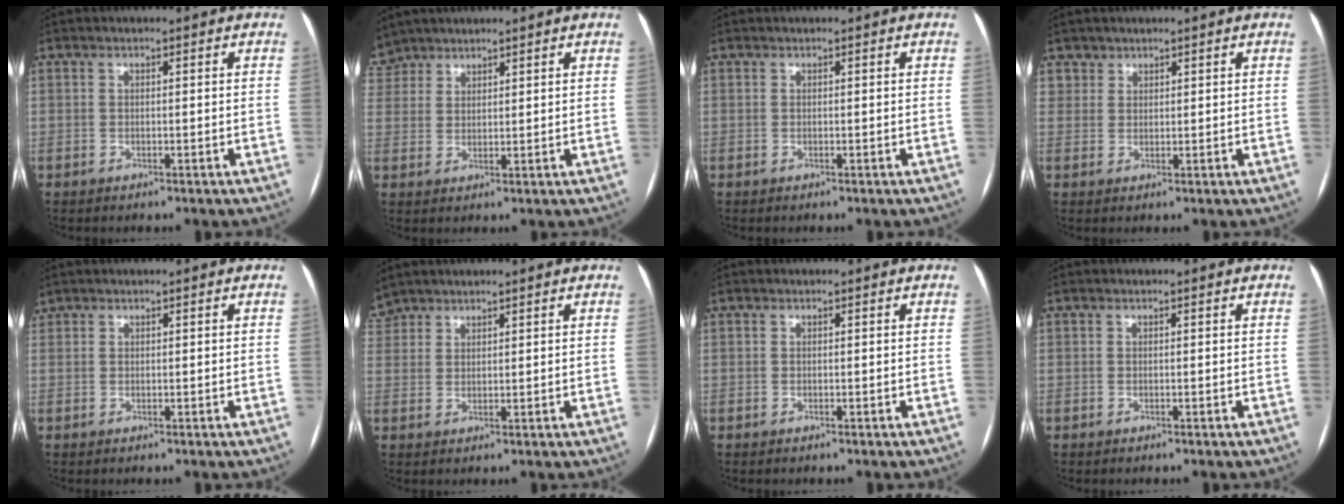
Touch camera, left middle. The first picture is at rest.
{"total": 6.5, "force": [5.5, 3.5, 0.4], "torque": [-0.009, 0.015, 0.110]}
{"total": 0.0}
{"total": 1.8, "force": [1.2, 1.2, -0.4], "torque": [0.017, 0.004, 0.016]}
{"total": 0.8, "force": [0.6, 0.5, 0.0], "torque": [0.000, 0.011, 0.011]}
{"total": 5.2, "force": [4.5, 2.3, 0.9], "torque": [-0.029, 0.021, 0.096]}
{"total": 0.0}
{"total": 0.0}